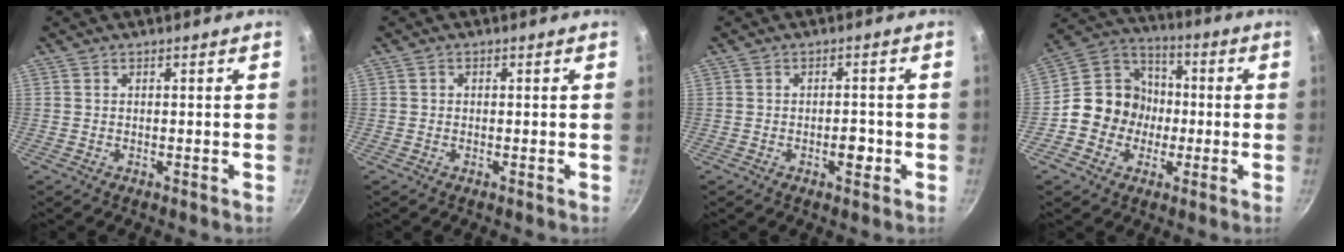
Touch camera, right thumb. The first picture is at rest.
{"total": 0.7, "force": [0.0, 0.7, 0.3], "torque": [-0.004, 0.004, 0.000]}
{"total": 3.2, "force": [-1.1, 1.7, 2.5], "torque": [-0.023, 0.011, -0.016]}
{"total": 12.1, "force": [-2.2, 11.1, 4.5], "torque": [-0.031, 0.033, -0.058]}